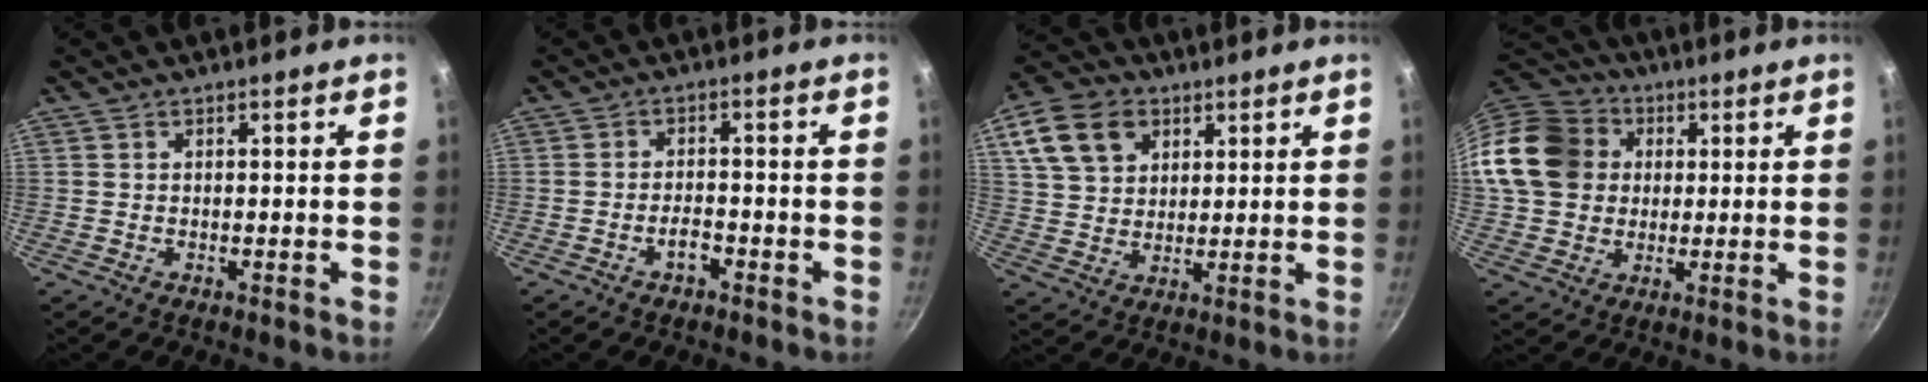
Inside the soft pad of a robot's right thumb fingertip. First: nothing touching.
{"total": 2.9, "force": [-1.8, 1.3, 1.9], "torque": [-0.025, 0.018, -0.032]}
{"total": 13.1, "force": [5.9, 9.6, 6.8], "torque": [-0.113, 0.000, 0.106]}
{"total": 17.6, "force": [2.7, 14.9, 8.8], "torque": [-0.156, 0.033, 0.044]}